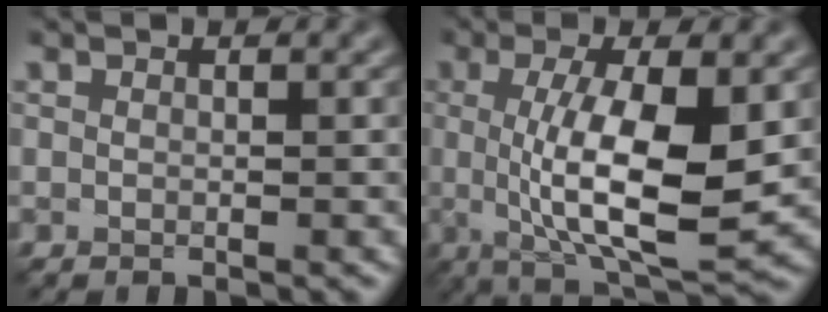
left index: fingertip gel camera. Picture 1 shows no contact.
{"total": 9.2, "force": [-0.1, 2.7, 8.8], "torque": [-0.146, -0.012, 0.006]}